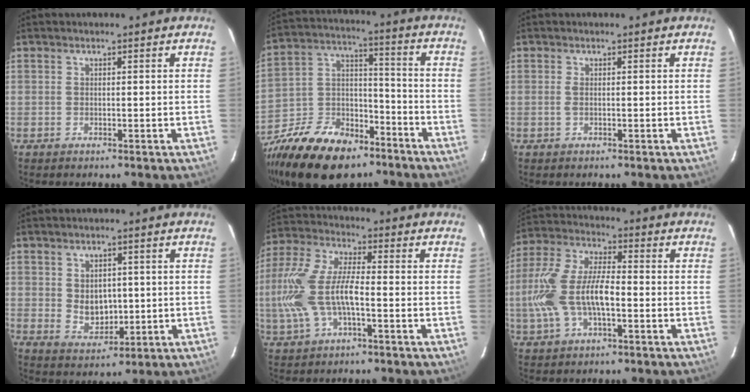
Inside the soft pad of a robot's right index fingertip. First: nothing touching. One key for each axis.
{"total": 22.6, "fx": -15.5, "fy": 12.5, "fz": 10.9, "tx": -0.246, "ty": 0.022, "tz": -0.249}
{"total": 0.8, "fx": 0.0, "fy": 0.1, "fz": 0.8, "tx": -0.016, "ty": 0.001, "tz": 0.000}
{"total": 5.9, "fx": 0.5, "fy": 4.6, "fz": 3.7, "tx": -0.063, "ty": -0.001, "tz": 0.024}
{"total": 13.5, "fx": -3.0, "fy": 5.1, "fz": 12.2, "tx": -0.264, "ty": 0.002, "tz": -0.056}
{"total": 13.8, "fx": -2.9, "fy": 5.9, "fz": 12.2, "tx": -0.263, "ty": 0.005, "tz": -0.053}